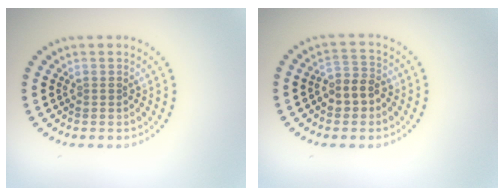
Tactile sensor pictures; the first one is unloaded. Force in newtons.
{"total": 2.9, "press": 2.7, "slide": 1.1}